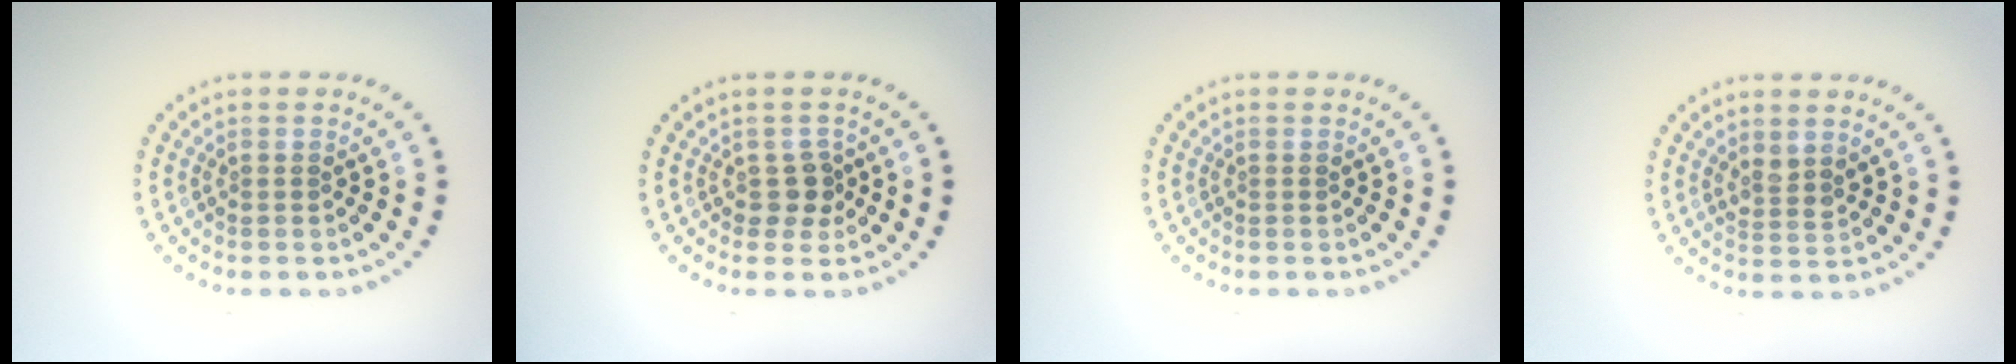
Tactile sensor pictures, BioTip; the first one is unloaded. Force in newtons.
{"total": 1.7, "press": 1.5, "slide": 0.9}
{"total": 0.0}
{"total": 1.5, "press": 1.2, "slide": 0.9}